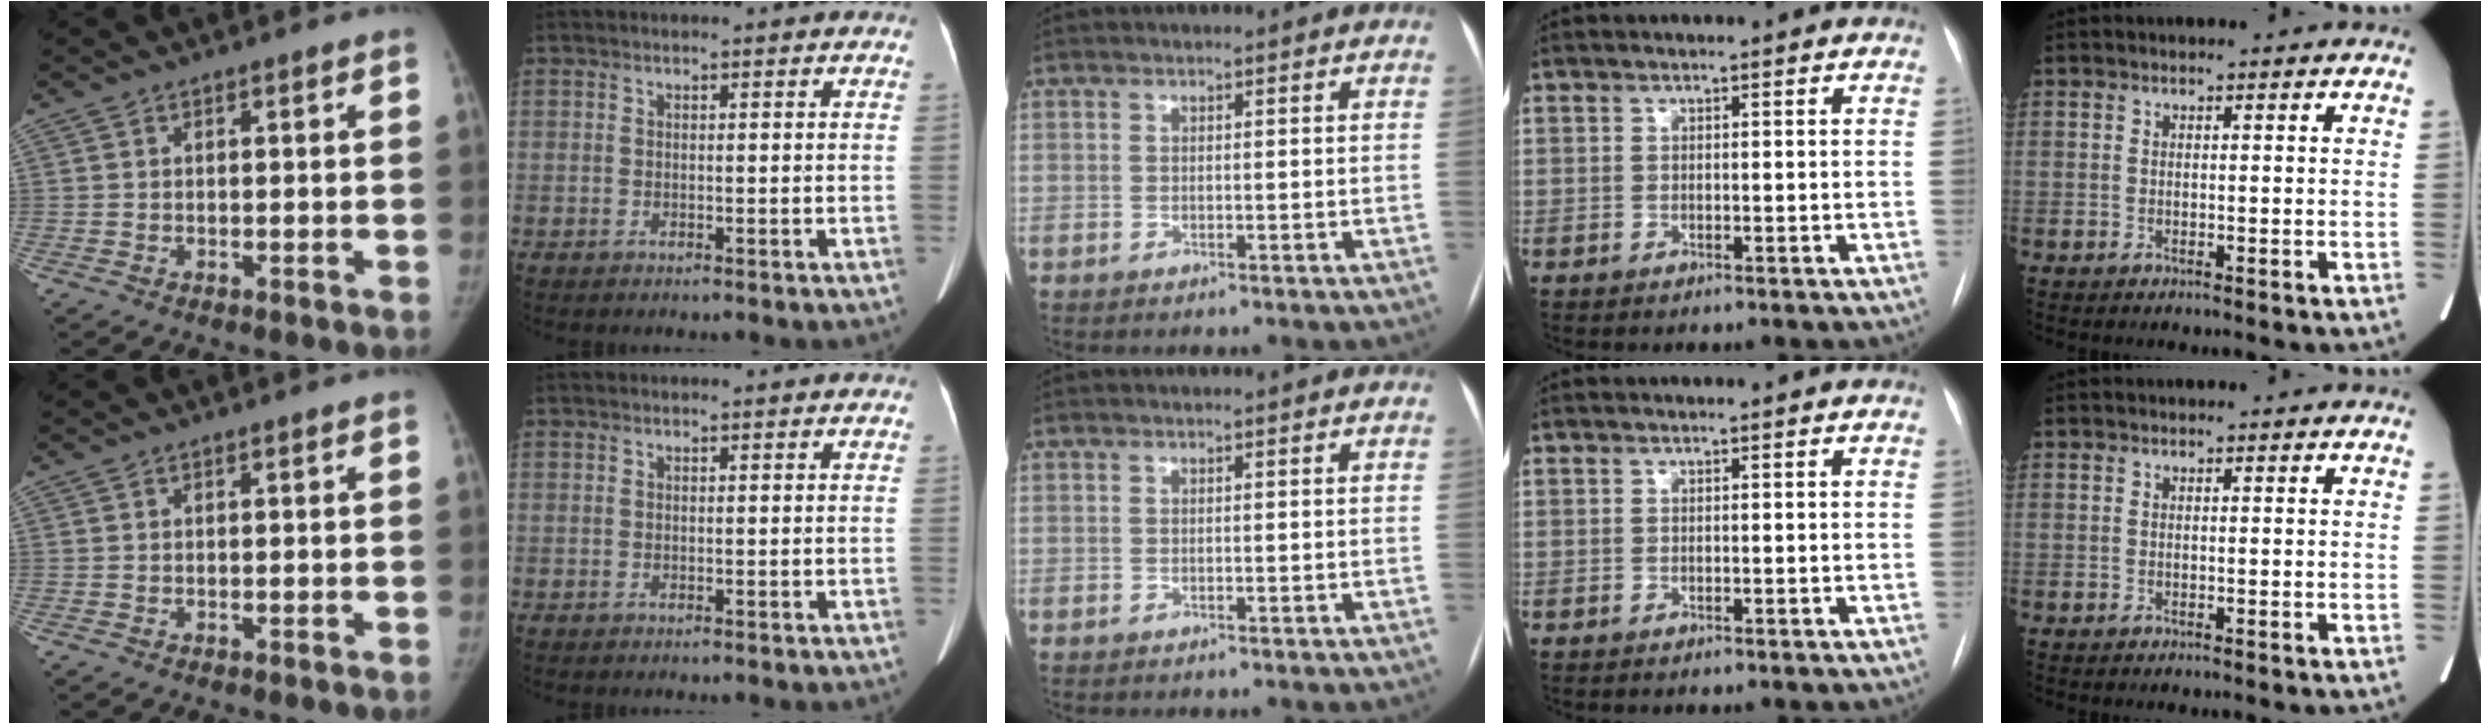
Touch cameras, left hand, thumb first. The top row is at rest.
{}